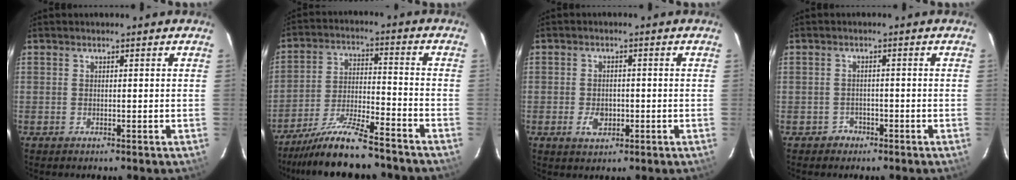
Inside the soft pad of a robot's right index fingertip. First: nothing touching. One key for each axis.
{"total": 13.1, "fx": -11.6, "fy": 1.2, "fz": 6.0, "tx": -0.126, "ty": -0.009, "tz": -0.202}
{"total": 4.0, "fx": -1.2, "fy": 2.7, "fz": 2.7, "tx": -0.052, "ty": -0.001, "tz": -0.016}
{"total": 3.9, "fx": -2.8, "fy": 2.7, "fz": -0.5, "tx": 0.006, "ty": 0.019, "tz": -0.047}